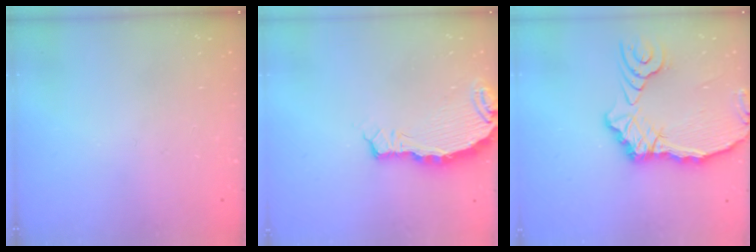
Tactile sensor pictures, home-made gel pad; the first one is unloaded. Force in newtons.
{"total": 5.0, "press": 5.0, "slide": 0.6}
{"total": 15.1, "press": 15.0, "slide": 2.1}